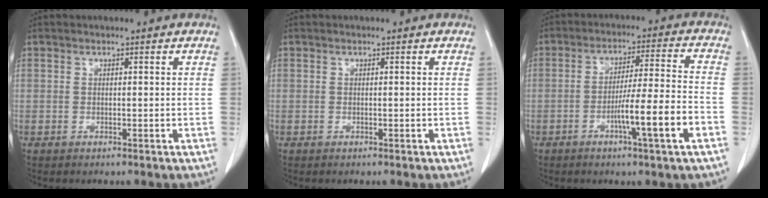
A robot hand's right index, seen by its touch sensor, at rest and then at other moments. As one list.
[{"total": 0.0}, {"total": 10.3, "force": [-4.1, -0.7, 9.4], "torque": [-0.155, -0.002, -0.070]}]